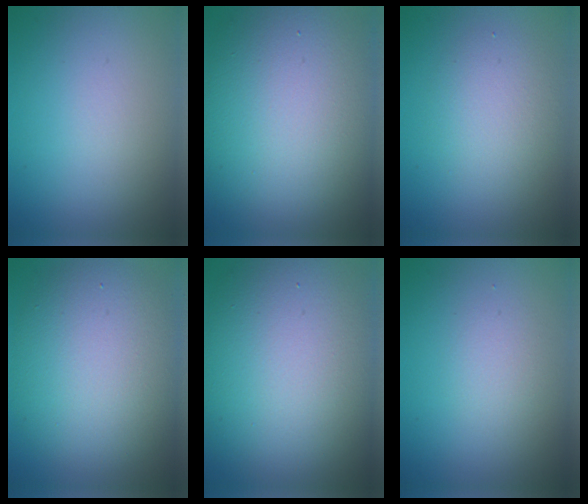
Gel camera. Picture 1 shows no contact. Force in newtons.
{"total": 13.1, "press": 13.1, "slide": 0.2}
{"total": 2.8, "press": 2.8, "slide": 0.2}
{"total": 8.8, "press": 8.8, "slide": 0.5}
{"total": 13.5, "press": 13.5, "slide": 0.3}
{"total": 1.4, "press": 1.3, "slide": 0.1}